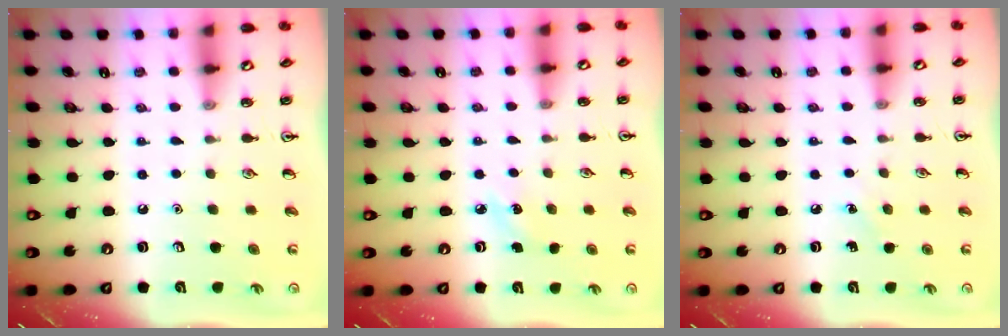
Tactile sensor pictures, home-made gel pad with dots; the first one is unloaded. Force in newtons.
{"total": 4.5, "press": 4.3, "slide": 1.6}
{"total": 3.9, "press": 3.7, "slide": 1.4}